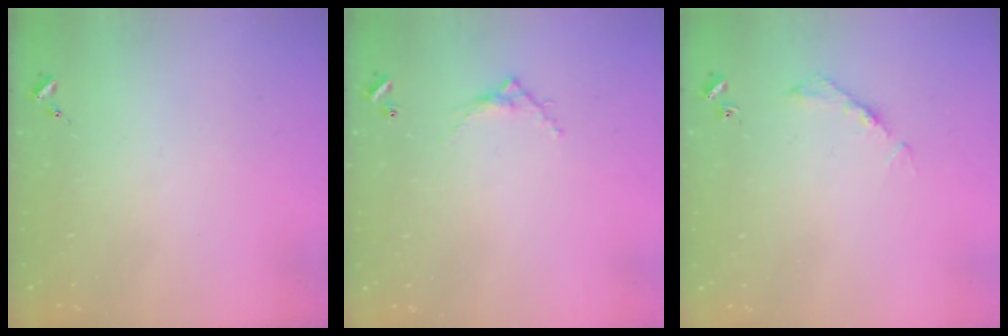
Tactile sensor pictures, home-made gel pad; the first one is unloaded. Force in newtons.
{"total": 5.2, "press": 5.2, "slide": 0.2}
{"total": 4.1, "press": 4.1, "slide": 0.3}